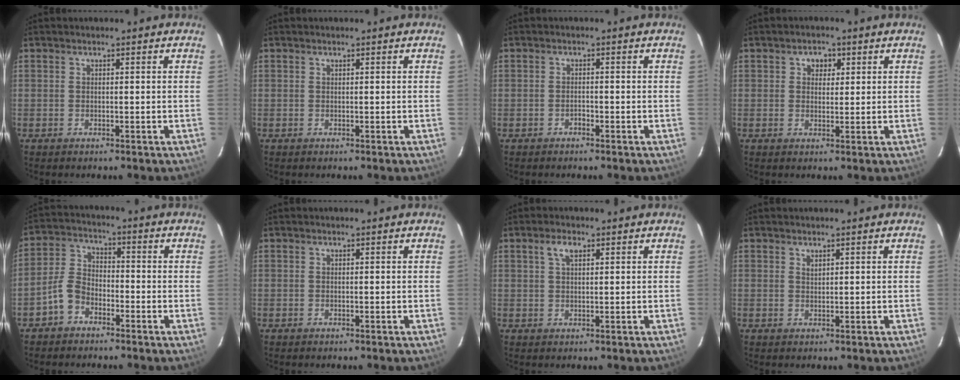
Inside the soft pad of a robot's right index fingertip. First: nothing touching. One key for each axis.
{"total": 0.0}
{"total": 0.9, "fx": -0.7, "fy": 0.5, "fz": 0.2, "tx": -0.004, "ty": 0.004, "tz": -0.012}
{"total": 2.6, "fx": 1.0, "fy": 2.2, "fz": 1.0, "tx": -0.009, "ty": 0.010, "tz": 0.016}
{"total": 6.7, "fx": -4.1, "fy": 3.9, "fz": 3.6, "tx": -0.081, "ty": 0.019, "tz": -0.088}
{"total": 0.0}
{"total": 2.6, "fx": 1.3, "fy": 1.2, "fz": 1.8, "tx": -0.035, "ty": 0.007, "tz": 0.025}
{"total": 0.9, "fx": 0.7, "fy": 0.3, "fz": 0.4, "tx": -0.006, "ty": 0.000, "tz": 0.014}